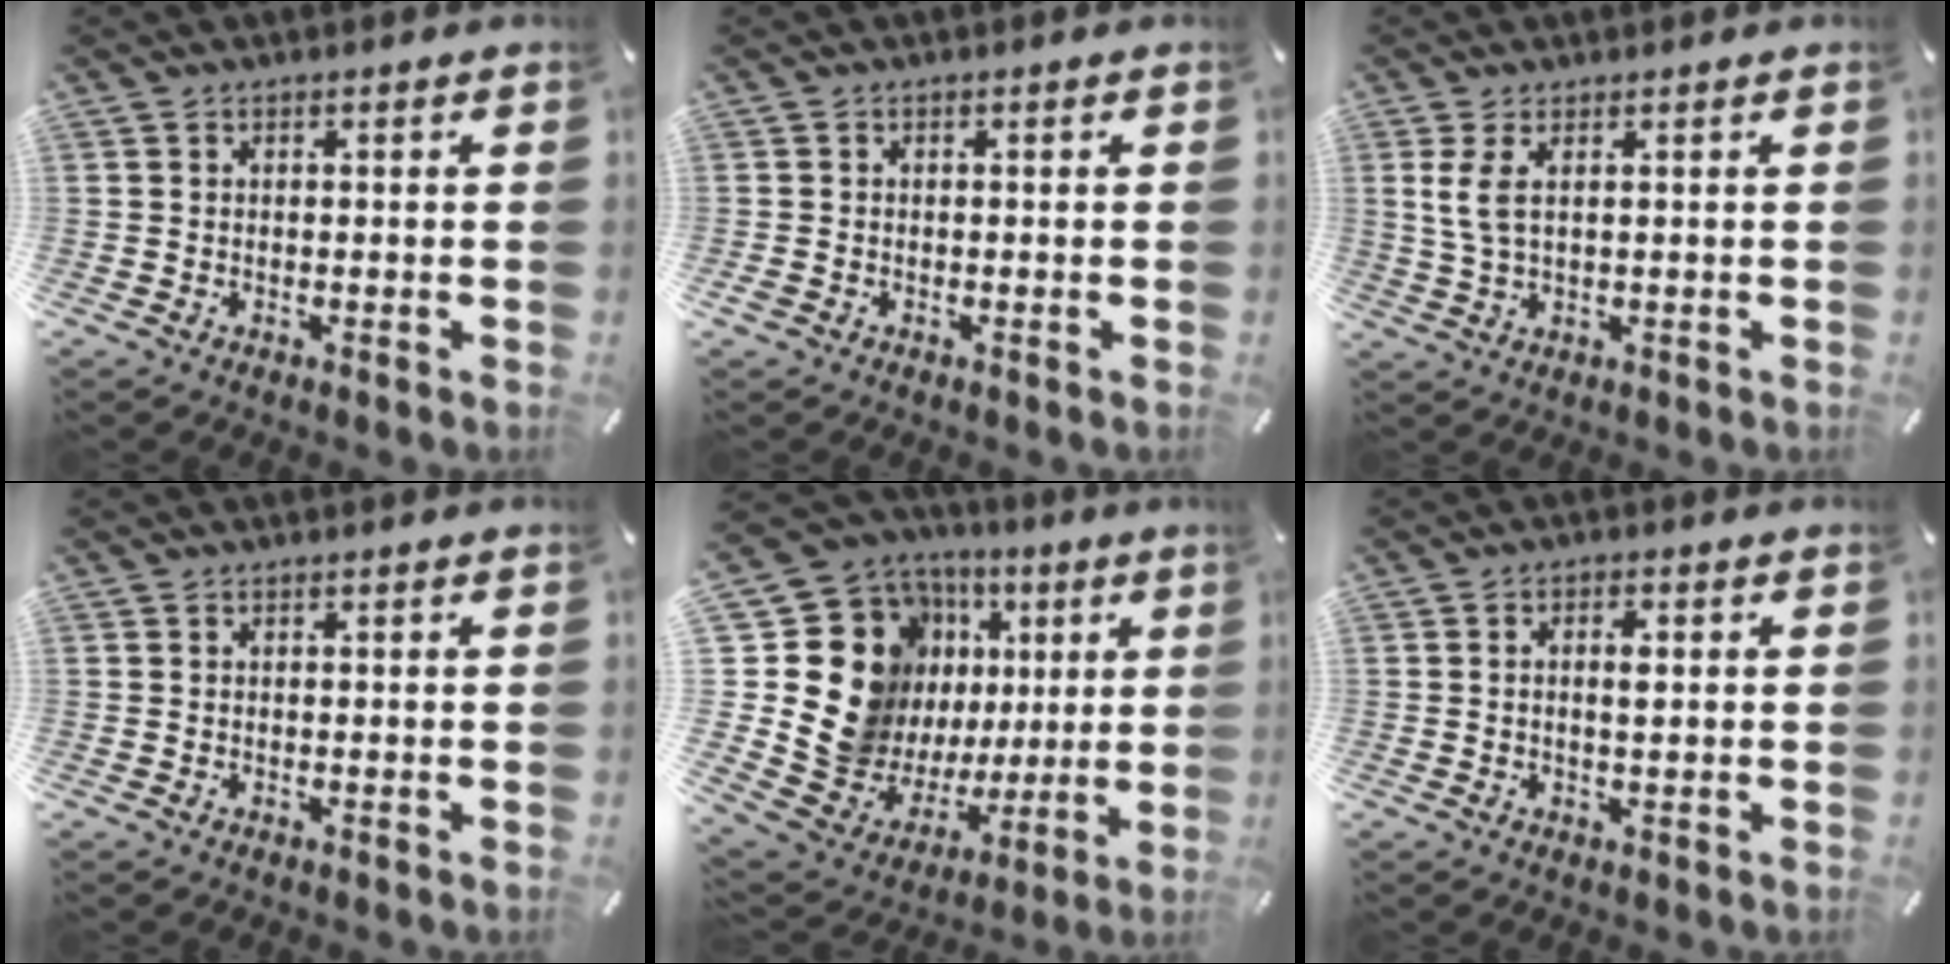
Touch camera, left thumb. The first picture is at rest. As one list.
[{"total": 0.8, "force": [-0.5, 0.4, 0.4], "torque": [-0.006, 0.000, -0.009]}, {"total": 4.9, "force": [1.7, 1.7, 4.2], "torque": [-0.102, -0.006, 0.027]}, {"total": 0.0}, {"total": 20.0, "force": [5.0, 17.1, 9.3], "torque": [-0.173, -0.055, 0.121]}, {"total": 2.7, "force": [0.3, 1.0, 2.5], "torque": [-0.041, 0.001, 0.001]}]